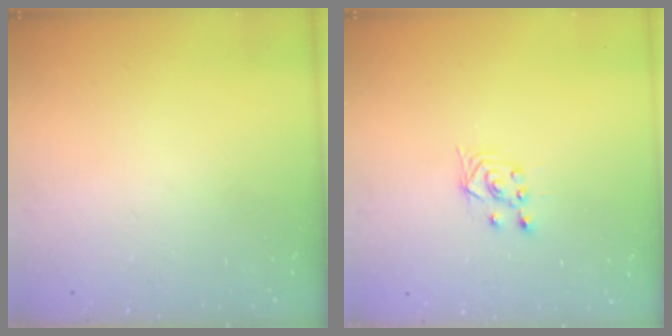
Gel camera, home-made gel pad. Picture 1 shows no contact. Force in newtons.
{"total": 2.5, "press": 2.2, "slide": 1.2}